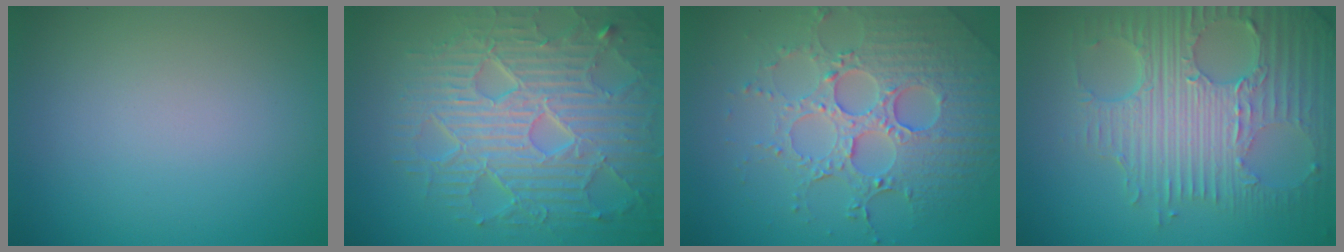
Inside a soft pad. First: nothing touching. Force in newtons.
{"total": 9.2, "press": 6.5, "slide": 6.5}
{"total": 6.4, "press": 5.1, "slide": 3.8}
{"total": 8.6, "press": 6.0, "slide": 6.1}